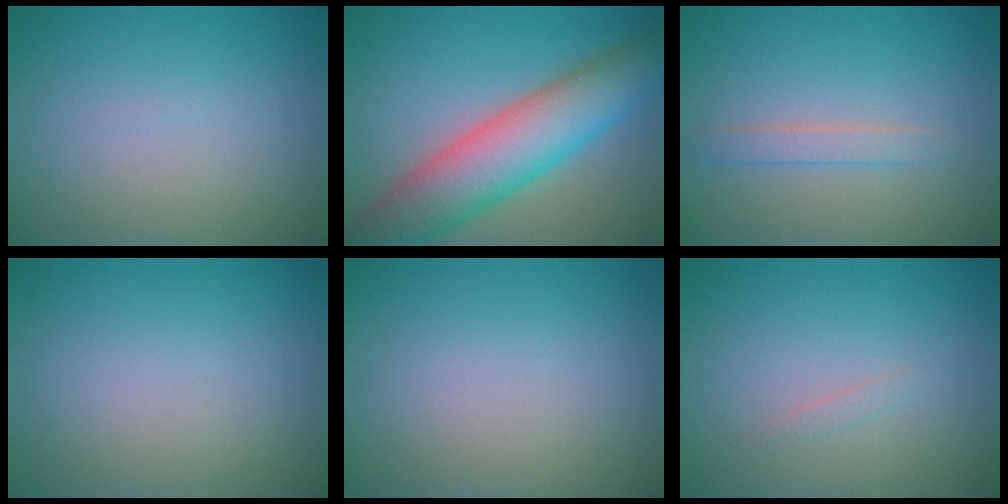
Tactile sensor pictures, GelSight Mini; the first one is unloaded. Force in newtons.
{"total": 9.6, "press": 9.6, "slide": 0.3}
{"total": 1.5, "press": 1.5, "slide": 0.1}
{"total": 0.0}
{"total": 0.0}
{"total": 0.5, "press": 0.5, "slide": 0.1}